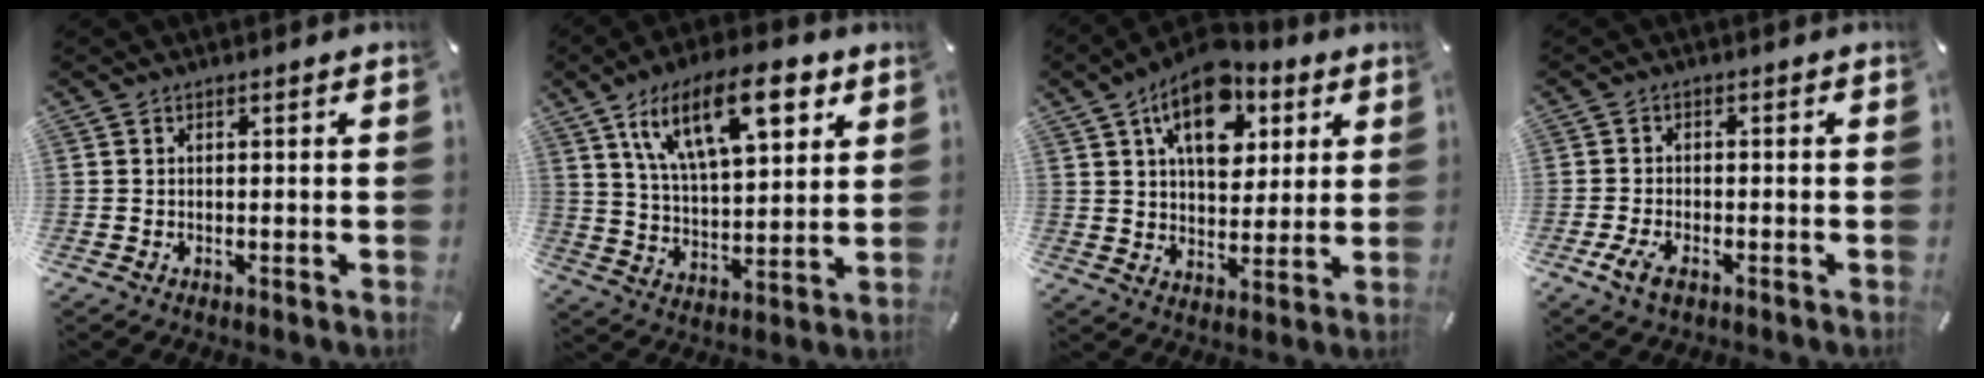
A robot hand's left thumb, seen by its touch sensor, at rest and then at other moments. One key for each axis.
{"total": 19.6, "fx": 10.0, "fy": 8.8, "fz": 14.3, "tx": -0.248, "ty": -0.022, "tz": 0.164}
{"total": 15.5, "fx": 7.8, "fy": 9.5, "fz": 9.4, "tx": -0.142, "ty": -0.028, "tz": 0.138}
{"total": 3.9, "fx": -2.2, "fy": 2.0, "fz": 2.6, "tx": -0.069, "ty": 0.001, "tz": -0.046}